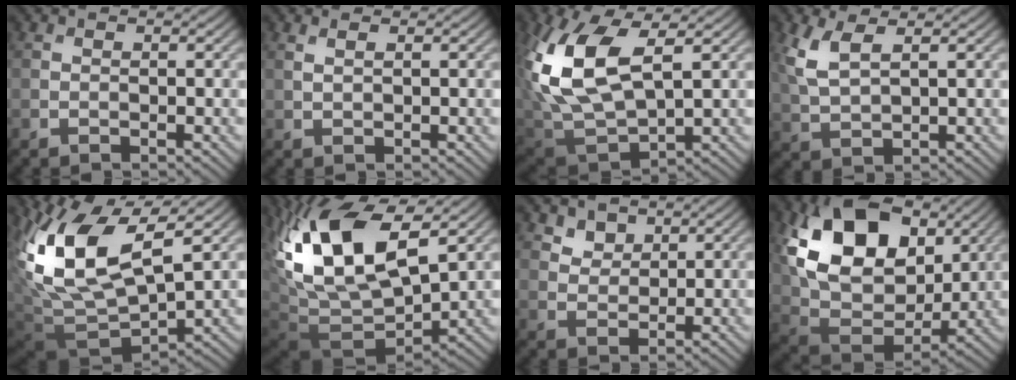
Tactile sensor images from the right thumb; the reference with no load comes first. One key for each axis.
{"total": 1.1, "fx": 0.6, "fy": 0.2, "fz": 0.8, "tx": -0.019, "ty": 0.001, "tz": 0.015}
{"total": 13.8, "fx": 3.5, "fy": 7.5, "fz": 11.1, "tx": -0.272, "ty": 0.002, "tz": 0.074}
{"total": 5.4, "fx": 2.4, "fy": 2.3, "fz": 4.2, "tx": -0.113, "ty": 0.002, "tz": 0.052}
{"total": 15.5, "fx": 5.9, "fy": 6.8, "fz": 12.6, "tx": -0.283, "ty": 0.004, "tz": 0.115}
{"total": 16.8, "fx": 5.7, "fy": 8.2, "fz": 13.6, "tx": -0.303, "ty": 0.004, "tz": 0.111}
{"total": 2.7, "fx": 1.9, "fy": 1.7, "fz": 0.8, "tx": -0.021, "ty": -0.008, "tz": 0.037}
{"total": 17.0, "fx": 6.1, "fy": 11.4, "fz": 11.1, "tx": -0.234, "ty": 0.002, "tz": 0.120}